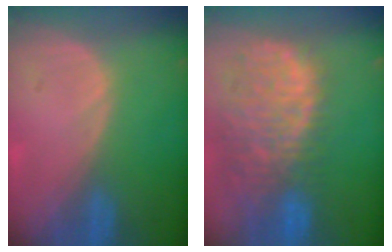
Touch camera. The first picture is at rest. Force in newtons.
{"total": 13.7, "press": 11.1, "slide": 7.9}